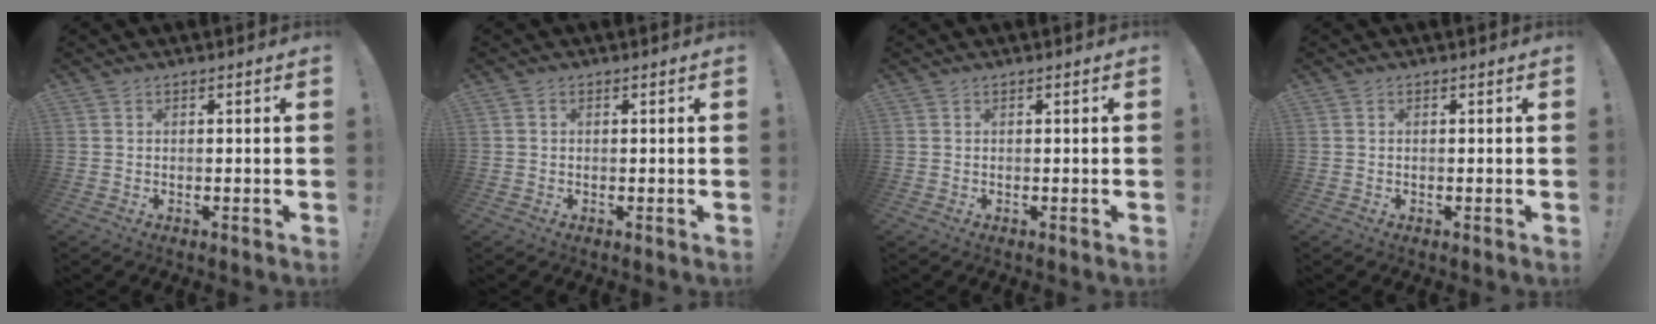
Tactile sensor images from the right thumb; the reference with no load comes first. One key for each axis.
{"total": 0.6, "fx": 0.1, "fy": 0.5, "fz": 0.2, "tx": -0.002, "ty": 0.000, "tz": 0.002}
{"total": 0.0}
{"total": 0.0}